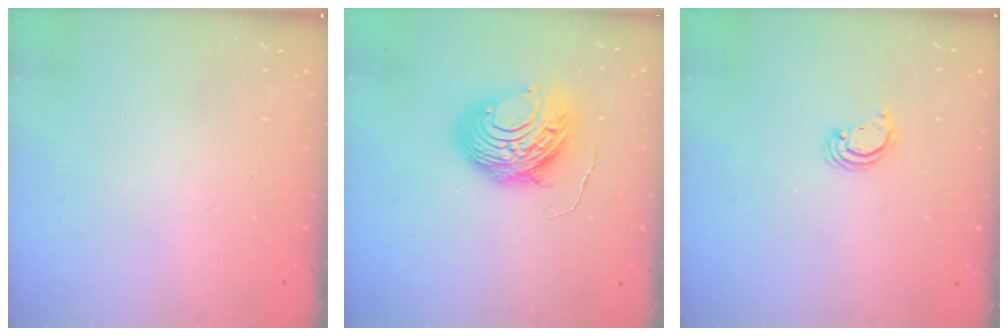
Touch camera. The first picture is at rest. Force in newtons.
{"total": 11.3, "press": 11.3, "slide": 1.2}
{"total": 2.3, "press": 2.3, "slide": 0.3}